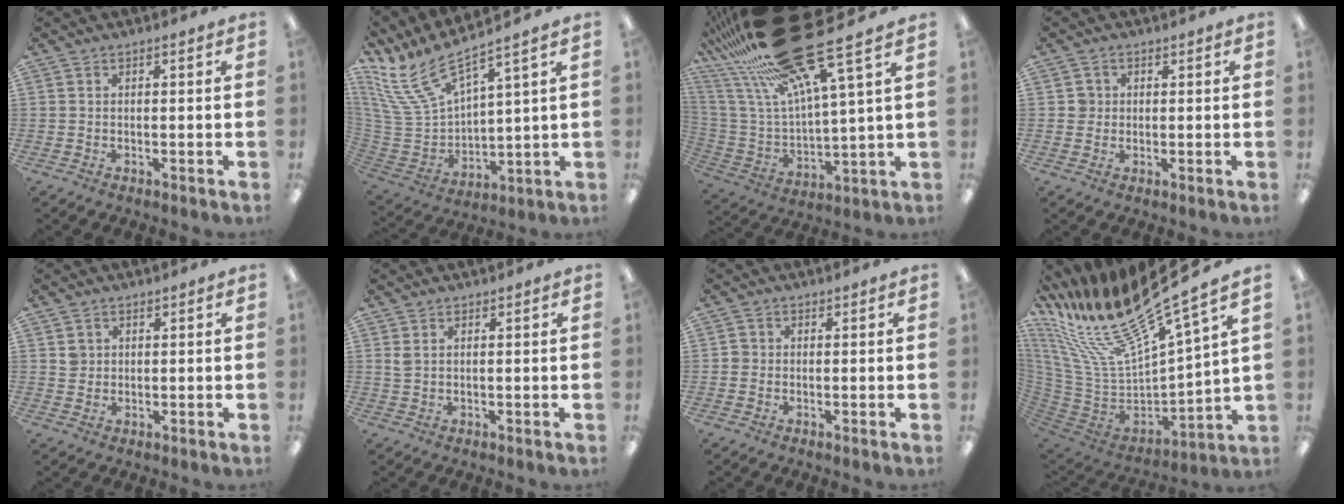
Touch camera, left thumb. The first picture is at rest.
{"total": 16.2, "force": [12.2, 5.0, 9.5], "torque": [-0.228, -0.087, 0.217]}
{"total": 26.9, "force": [18.8, 6.9, 18.0], "torque": [-0.340, -0.117, 0.313]}
{"total": 2.5, "force": [0.5, 2.4, 0.3], "torque": [-0.001, 0.002, 0.006]}
{"total": 2.5, "force": [1.1, 2.2, 0.3], "torque": [0.006, -0.004, 0.018]}
{"total": 1.7, "force": [0.9, 1.0, 1.0], "torque": [-0.023, 0.003, 0.017]}
{"total": 1.4, "force": [-0.1, 1.3, 0.2], "torque": [-0.002, 0.005, -0.004]}
{"total": 26.8, "force": [20.2, 7.1, 16.0], "torque": [-0.304, -0.157, 0.352]}